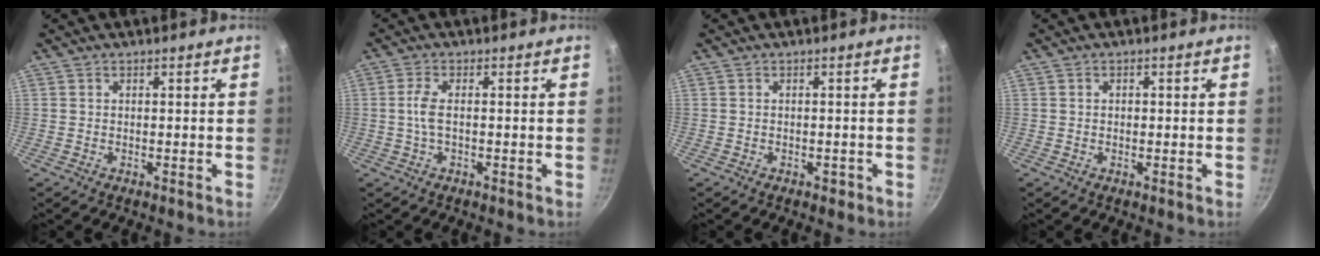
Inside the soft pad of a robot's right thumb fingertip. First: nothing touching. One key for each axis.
{"total": 3.3, "fx": -0.4, "fy": 1.2, "fz": 3.0, "tx": -0.076, "ty": 0.006, "tz": -0.012}
{"total": 1.2, "fx": -0.6, "fy": 0.8, "fz": 0.6, "tx": -0.007, "ty": 0.007, "tz": -0.002}
{"total": 0.9, "fx": 0.1, "fy": 0.7, "fz": 0.5, "tx": -0.006, "ty": 0.005, "tz": 0.001}